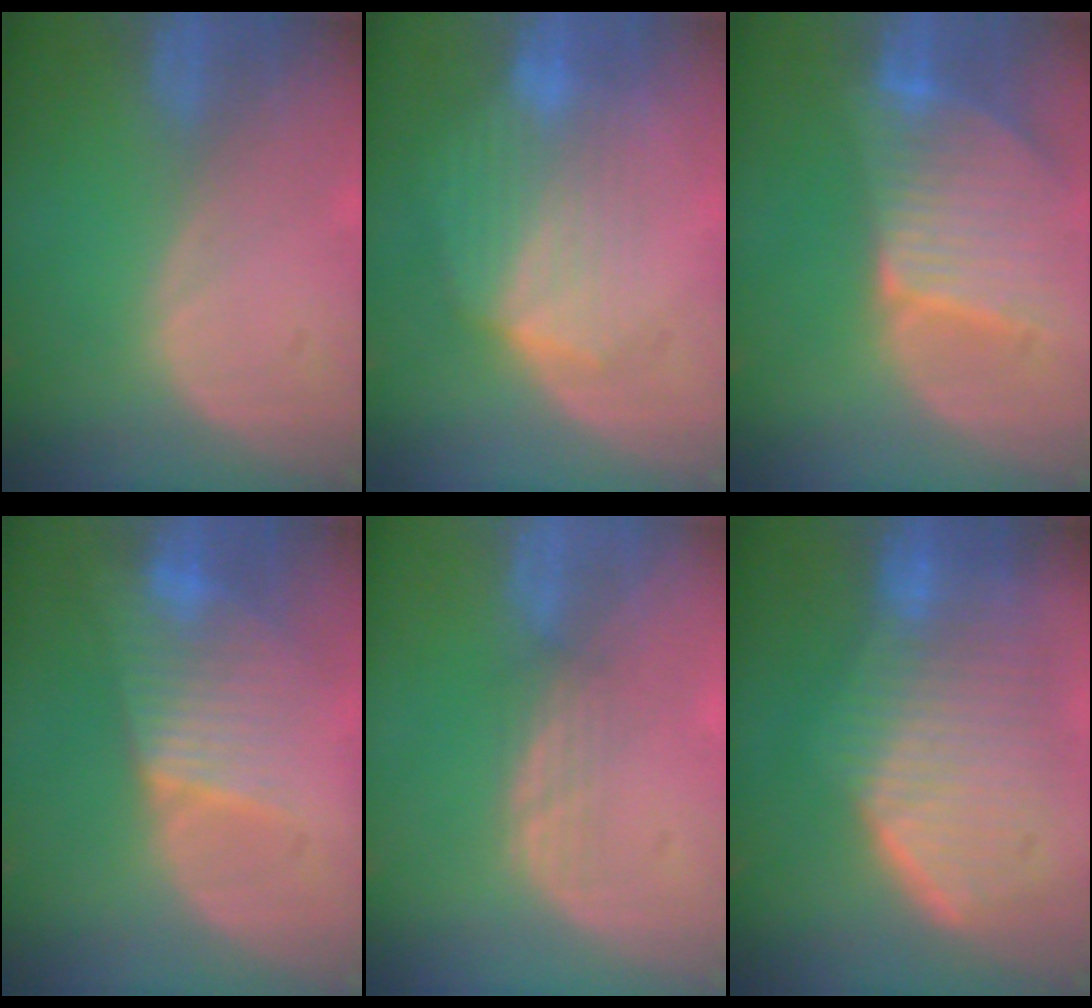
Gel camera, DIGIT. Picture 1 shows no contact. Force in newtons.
{"total": 7.3, "press": 6.9, "slide": 2.3}
{"total": 9.5, "press": 8.4, "slide": 4.5}
{"total": 6.7, "press": 6.6, "slide": 1.3}
{"total": 2.1, "press": 2.1, "slide": 0.2}
{"total": 10.2, "press": 9.0, "slide": 4.8}